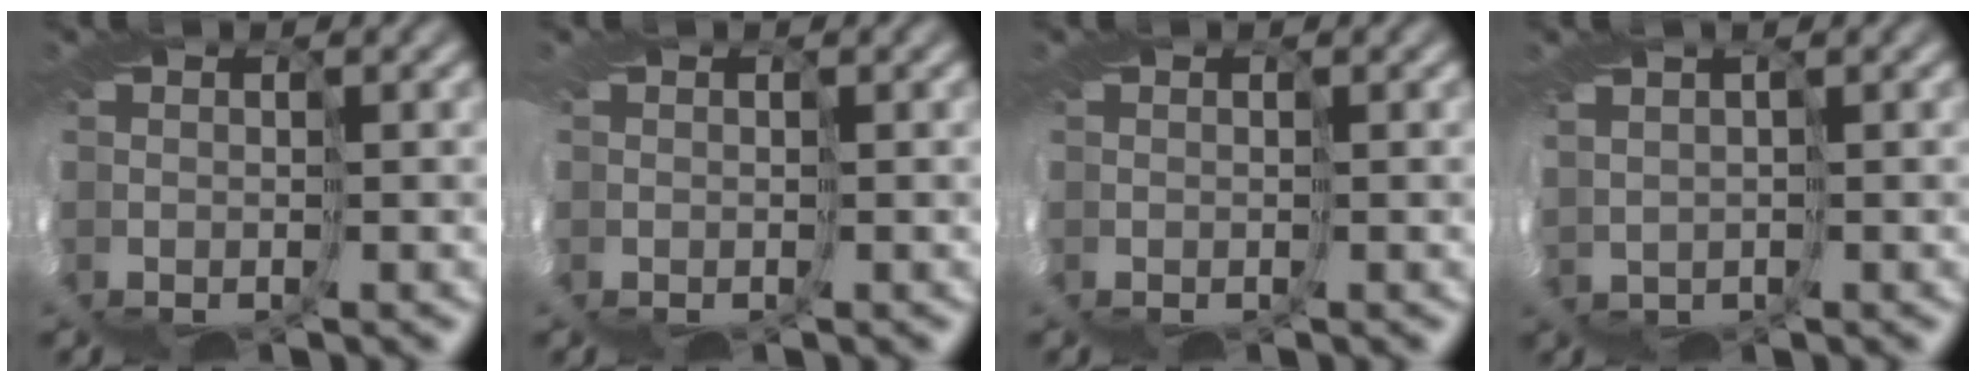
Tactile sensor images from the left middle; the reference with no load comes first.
{"total": 1.3, "force": [-0.3, 1.0, 0.8], "torque": [-0.011, 0.005, -0.006]}
{"total": 0.0}
{"total": 2.4, "force": [1.3, -1.0, -1.8], "torque": [0.034, -0.004, 0.035]}